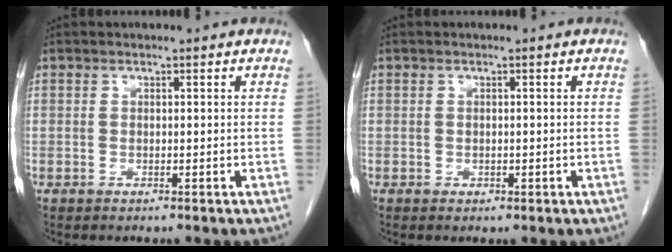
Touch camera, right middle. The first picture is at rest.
{"total": 0.6, "force": [-0.2, 0.4, 0.4], "torque": [-0.008, -0.001, 0.000]}